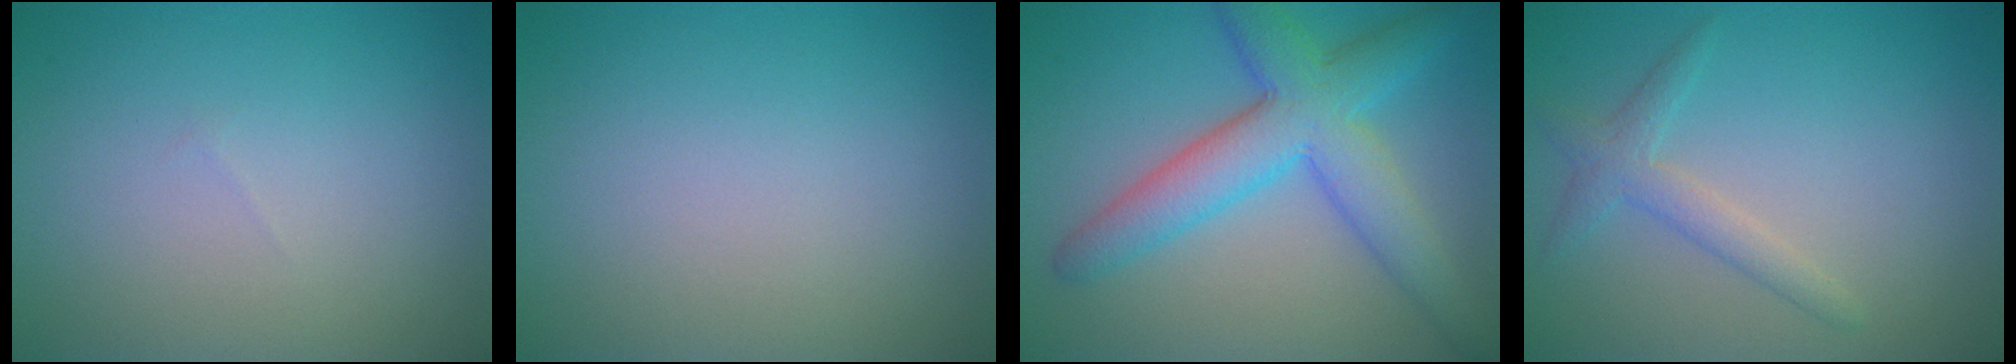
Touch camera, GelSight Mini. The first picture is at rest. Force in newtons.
{"total": 0.0}
{"total": 7.0, "press": 7.0, "slide": 0.1}
{"total": 2.2, "press": 2.2, "slide": 0.1}